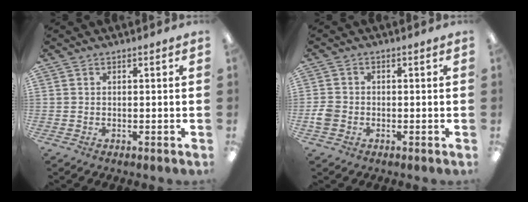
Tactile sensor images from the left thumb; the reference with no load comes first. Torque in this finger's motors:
{"motor_torque": [-0.18, 0.20, 0.11, -0.03, 0.00]}